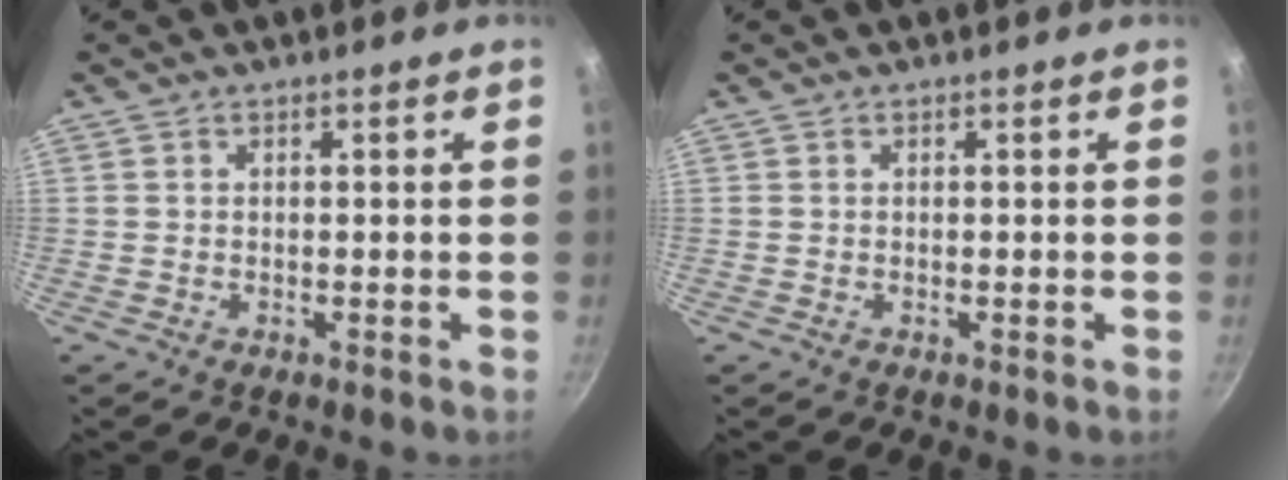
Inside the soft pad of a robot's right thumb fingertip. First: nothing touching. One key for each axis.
{"total": 0.0}